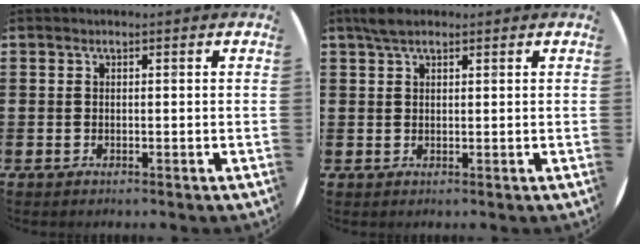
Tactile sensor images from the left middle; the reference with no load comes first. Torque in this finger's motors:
{"motor_torque": [0.73, -0.45, 0.02, 0.04]}